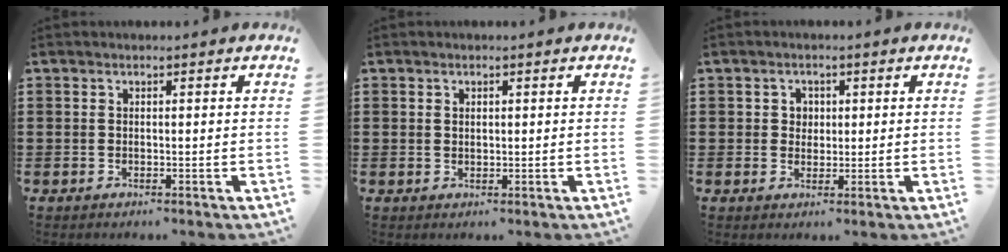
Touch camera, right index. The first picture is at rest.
{"total": 0.8, "force": [0.4, 0.6, 0.3], "torque": [-0.008, 0.005, 0.007]}
{"total": 2.1, "force": [0.4, 1.9, 0.6], "torque": [-0.019, 0.012, 0.005]}